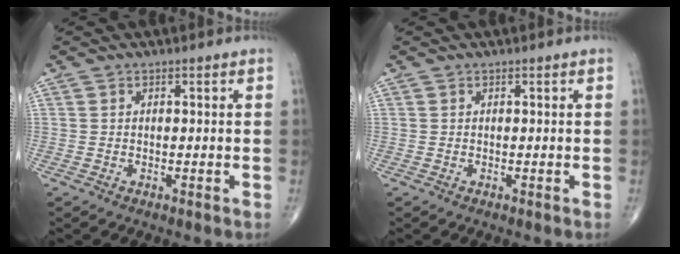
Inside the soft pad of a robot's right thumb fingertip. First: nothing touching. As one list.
[{"total": 0.0}]